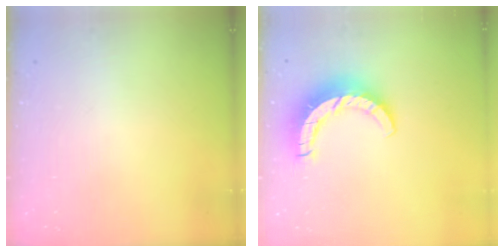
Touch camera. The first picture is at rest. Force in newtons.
{"total": 10.4, "press": 10.4, "slide": 1.1}